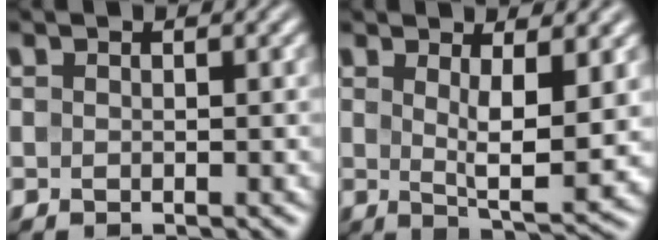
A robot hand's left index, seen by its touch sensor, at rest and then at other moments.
{"total": 5.4, "force": [1.4, 1.3, 5.1], "torque": [-0.081, -0.016, 0.028]}